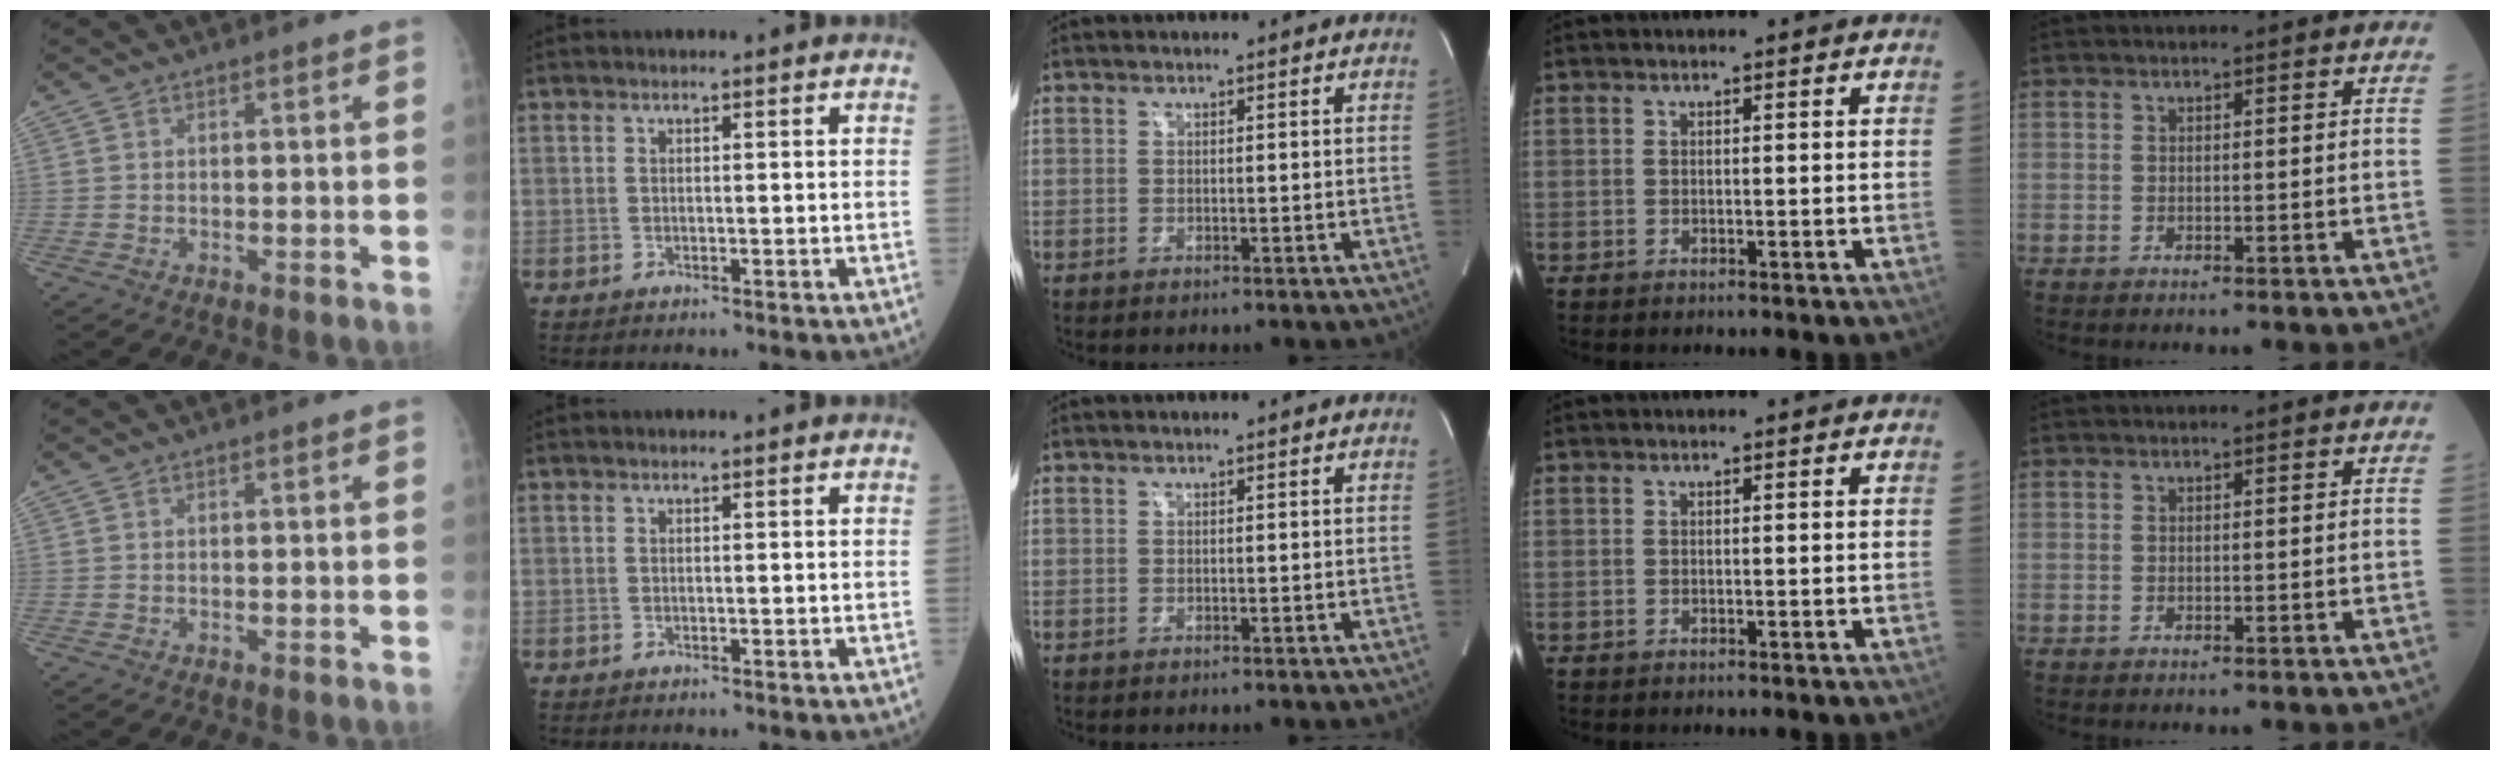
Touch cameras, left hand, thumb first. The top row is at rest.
{}